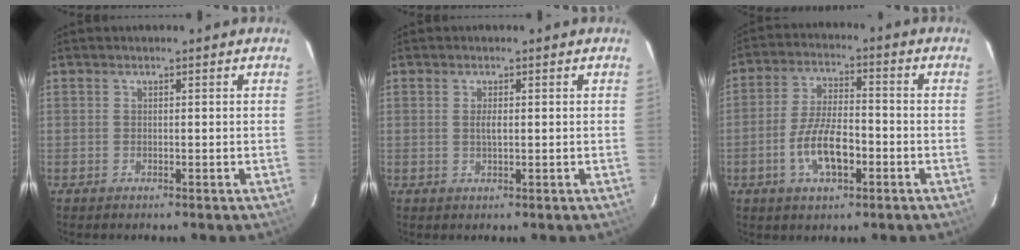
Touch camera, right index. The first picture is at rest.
{"total": 1.5, "force": [0.2, 0.5, 1.4], "torque": [-0.026, -0.001, 0.003]}
{"total": 9.5, "force": [-3.6, 3.7, 8.0], "torque": [-0.162, 0.001, -0.061]}